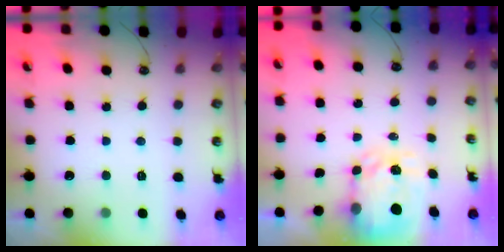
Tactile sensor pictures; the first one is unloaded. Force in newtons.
{"total": 4.7, "press": 4.6, "slide": 0.7}